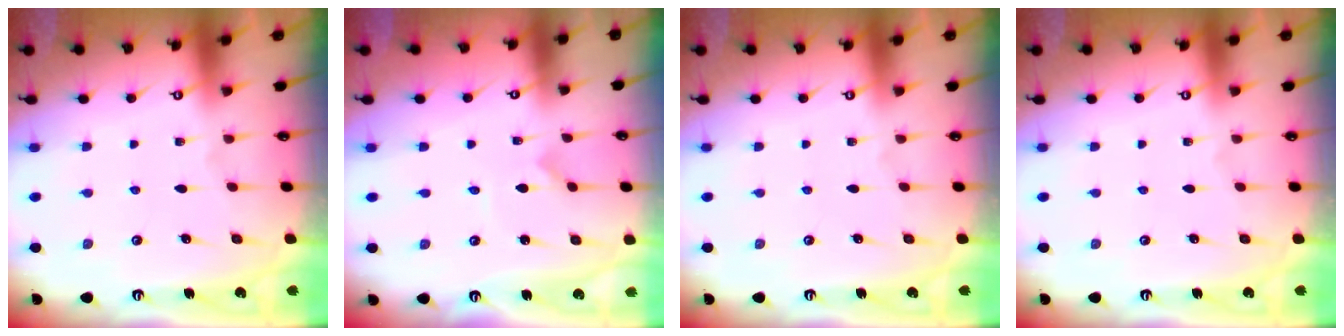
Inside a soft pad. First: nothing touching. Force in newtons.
{"total": 0.0}
{"total": 0.0}
{"total": 0.0}